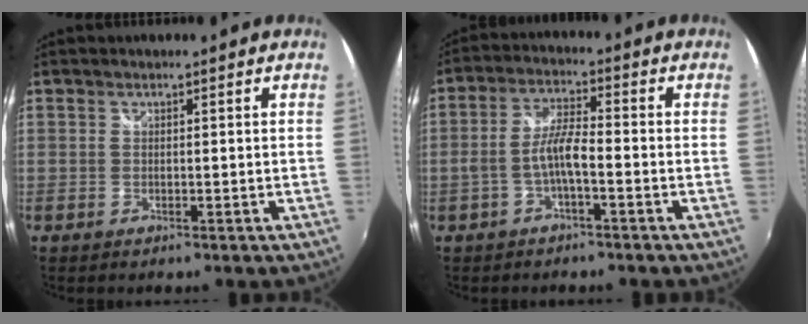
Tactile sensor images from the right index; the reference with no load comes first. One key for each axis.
{"total": 5.5, "fx": -2.1, "fy": 1.0, "fz": 5.0, "tx": -0.106, "ty": 0.010, "tz": -0.038}